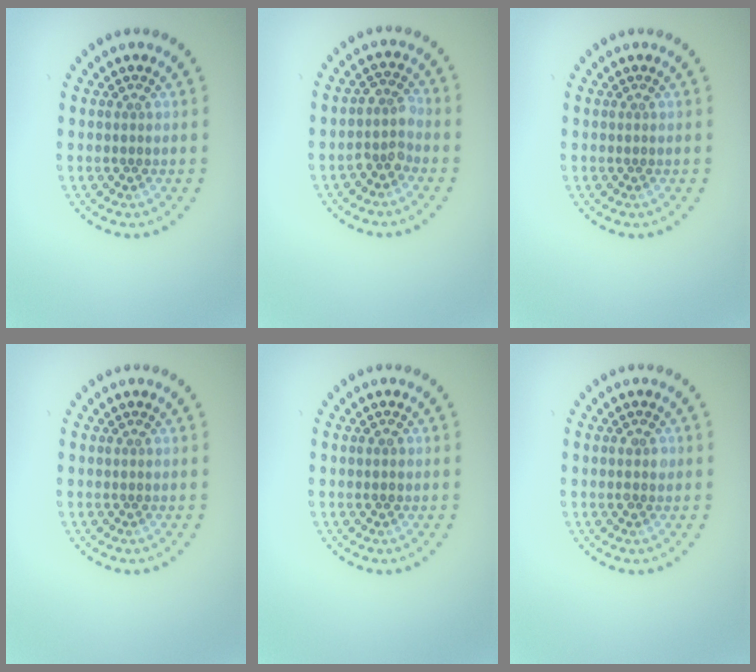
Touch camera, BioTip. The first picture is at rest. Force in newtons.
{"total": 2.1, "press": 1.6, "slide": 1.4}
{"total": 0.0}
{"total": 0.0}
{"total": 1.1, "press": 1.1, "slide": 0.0}
{"total": 1.1, "press": 1.1, "slide": 0.1}